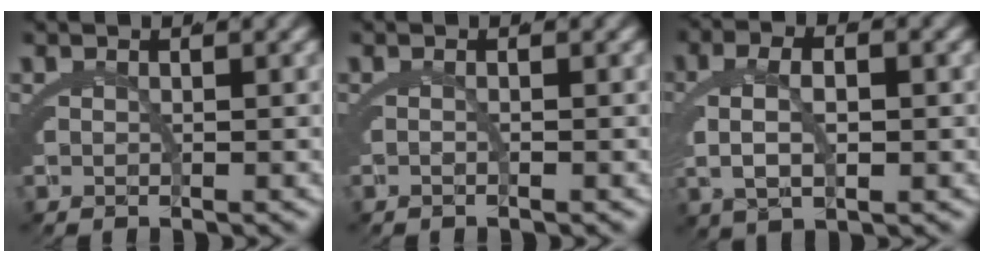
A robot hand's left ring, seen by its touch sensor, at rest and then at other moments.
{"total": 0.8, "force": [-0.6, -0.1, 0.5], "torque": [-0.011, 0.000, -0.012]}
{"total": 4.5, "force": [0.0, 2.3, 3.9], "torque": [-0.073, 0.002, 0.002]}